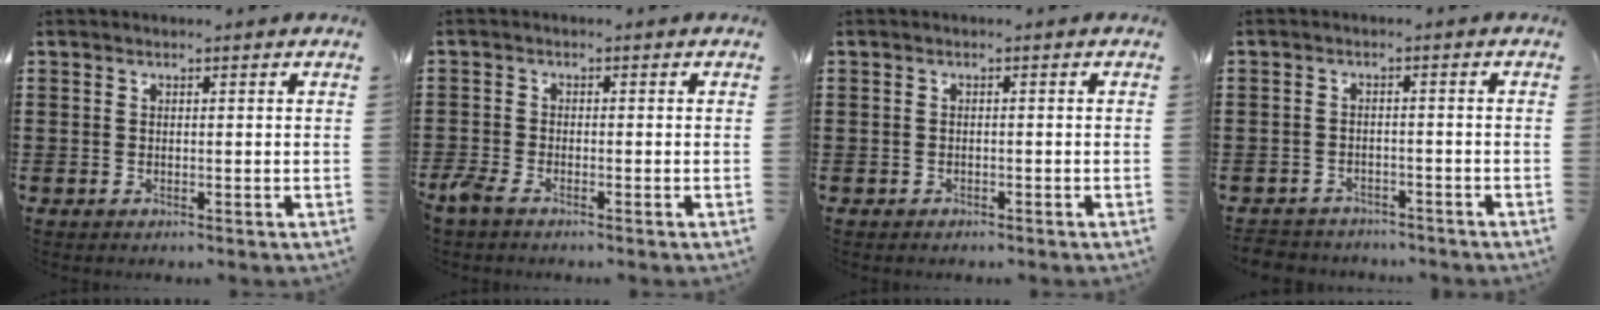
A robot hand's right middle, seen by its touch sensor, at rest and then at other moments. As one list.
[{"total": 2.3, "force": [-1.9, 0.6, 1.2], "torque": [-0.052, -0.007, -0.046]}, {"total": 0.7, "force": [-0.6, 0.3, 0.0], "torque": [-0.002, -0.001, -0.014]}, {"total": 2.6, "force": [-2.6, 0.5, -0.2], "torque": [-0.004, -0.005, -0.056]}]